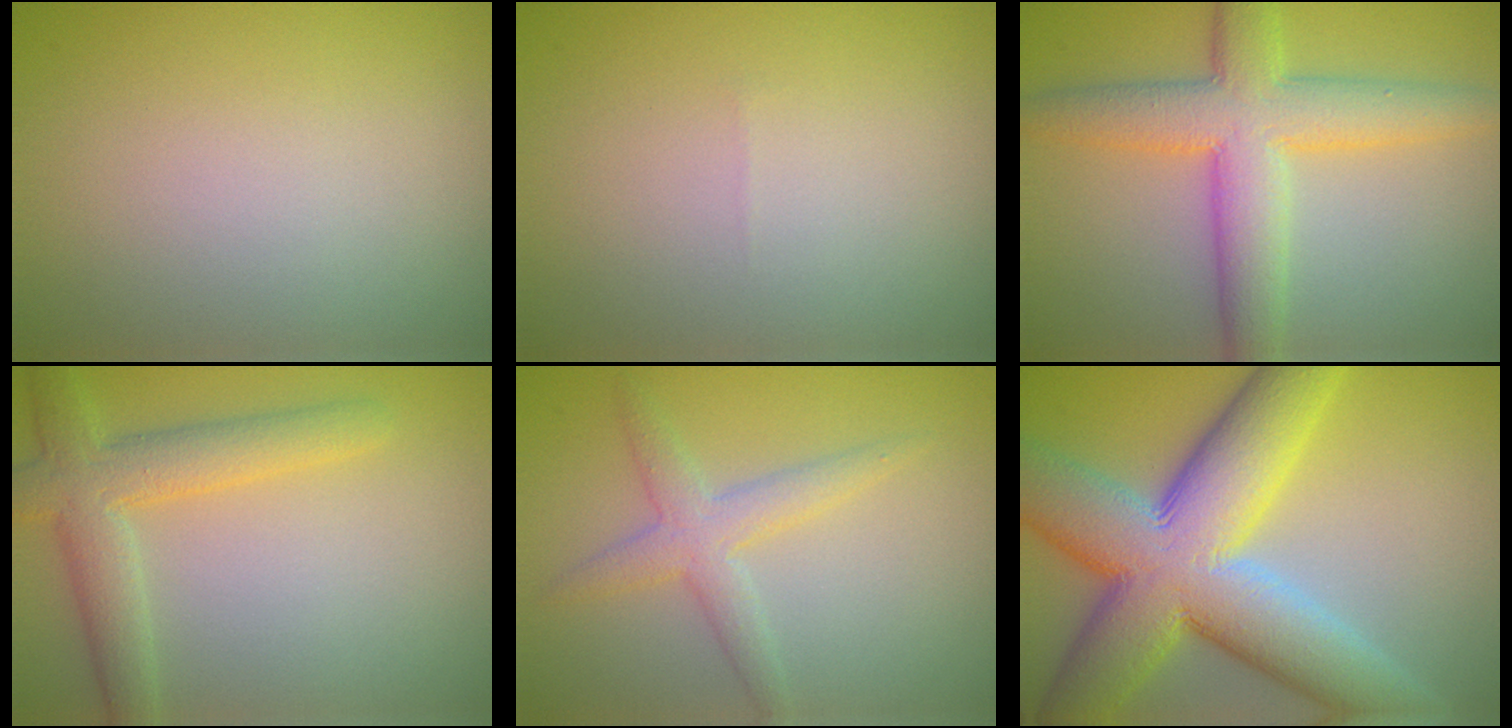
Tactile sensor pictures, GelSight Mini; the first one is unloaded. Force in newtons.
{"total": 0.0}
{"total": 7.1, "press": 7.1, "slide": 0.2}
{"total": 4.7, "press": 4.7, "slide": 0.2}
{"total": 2.9, "press": 2.9, "slide": 0.3}
{"total": 14.1, "press": 14.1, "slide": 0.6}